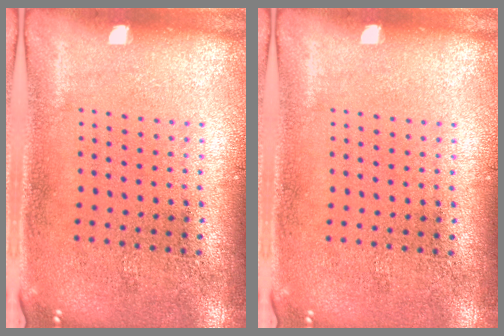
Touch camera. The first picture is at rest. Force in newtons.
{"total": 0.0}